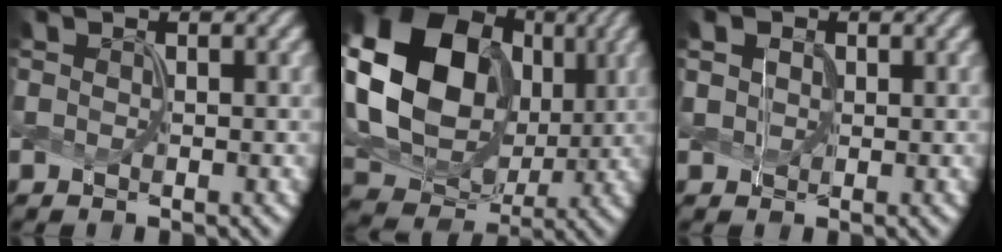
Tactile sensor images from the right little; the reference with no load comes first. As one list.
[{"total": 16.5, "force": [2.3, 13.4, 9.4], "torque": [-0.236, 0.016, 0.075]}, {"total": 0.6, "force": [-0.3, 0.2, -0.5], "torque": [-0.013, -0.001, 0.025]}]